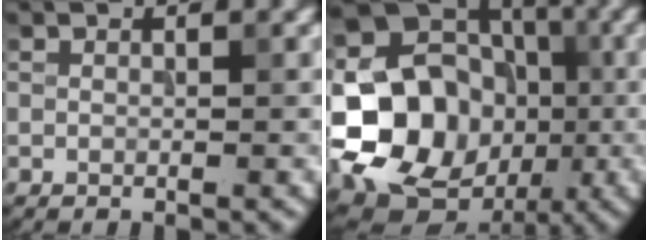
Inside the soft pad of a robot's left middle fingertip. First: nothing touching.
{"total": 19.6, "force": [-2.7, 17.3, 8.9], "torque": [-0.189, 0.001, -0.072]}